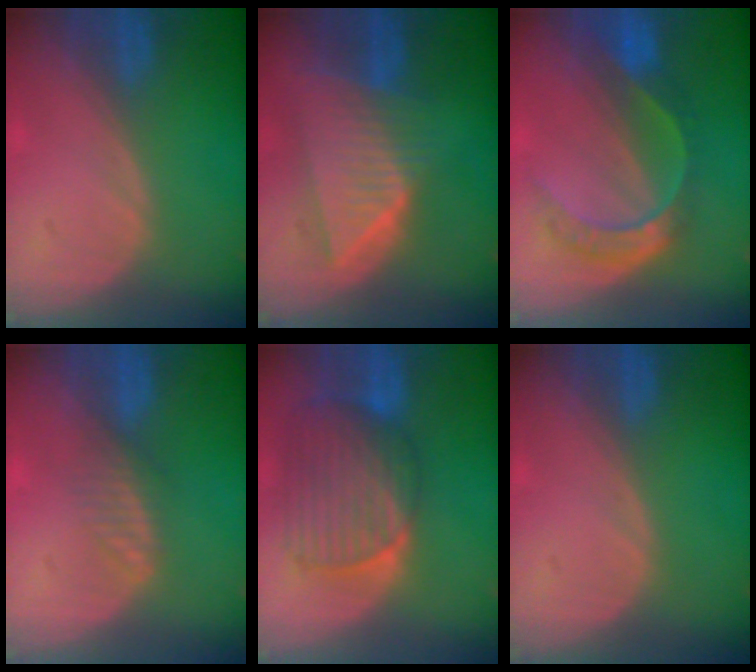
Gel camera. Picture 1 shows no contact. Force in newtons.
{"total": 8.8, "press": 7.9, "slide": 3.9}
{"total": 7.7, "press": 6.4, "slide": 4.3}
{"total": 2.3, "press": 2.3, "slide": 0.1}
{"total": 10.4, "press": 8.9, "slide": 5.5}
{"total": 0.0}